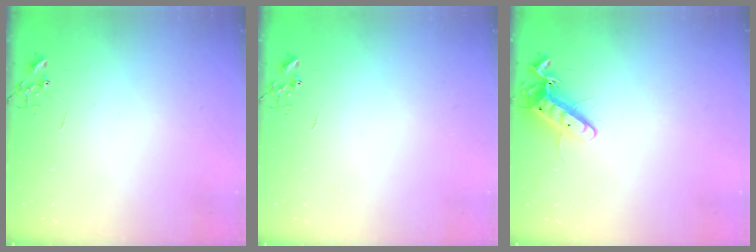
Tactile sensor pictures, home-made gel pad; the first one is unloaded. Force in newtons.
{"total": 0.0}
{"total": 12.4, "press": 12.4, "slide": 0.9}